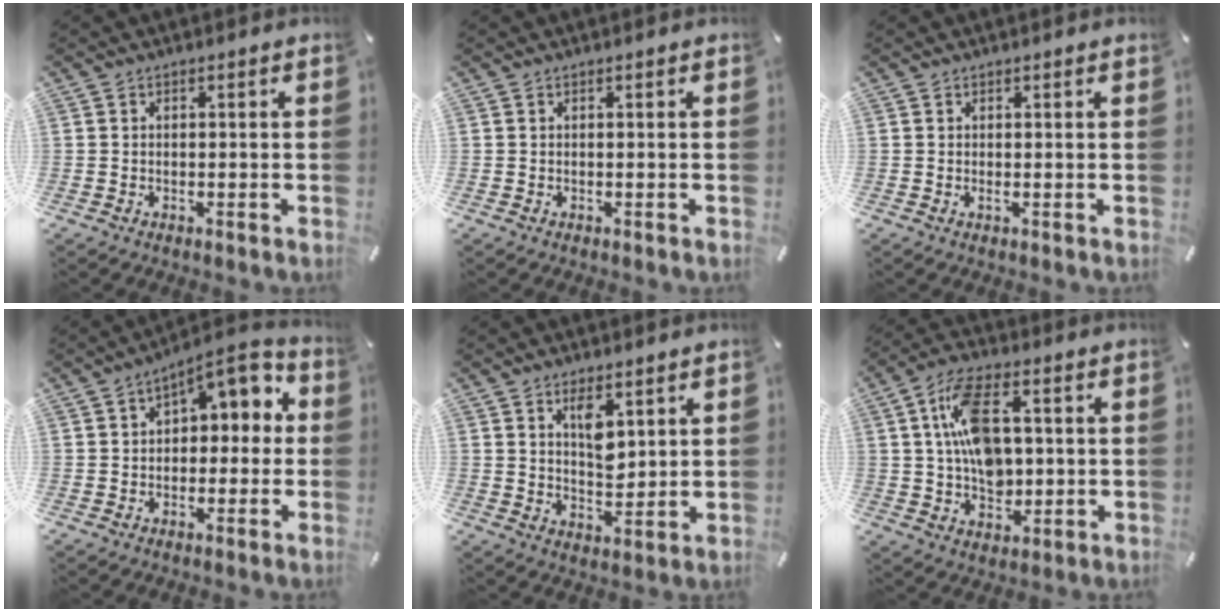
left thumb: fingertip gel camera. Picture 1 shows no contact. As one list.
[{"total": 0.0}, {"total": 0.7, "force": [0.1, 0.0, 0.6], "torque": [-0.011, -0.004, 0.002]}, {"total": 7.7, "force": [2.7, 4.6, 5.5], "torque": [-0.072, -0.021, 0.038]}, {"total": 6.5, "force": [3.4, 3.6, 4.2], "torque": [-0.054, -0.019, 0.055]}, {"total": 12.8, "force": [1.6, 8.7, 9.3], "torque": [-0.165, 0.010, 0.028]}]